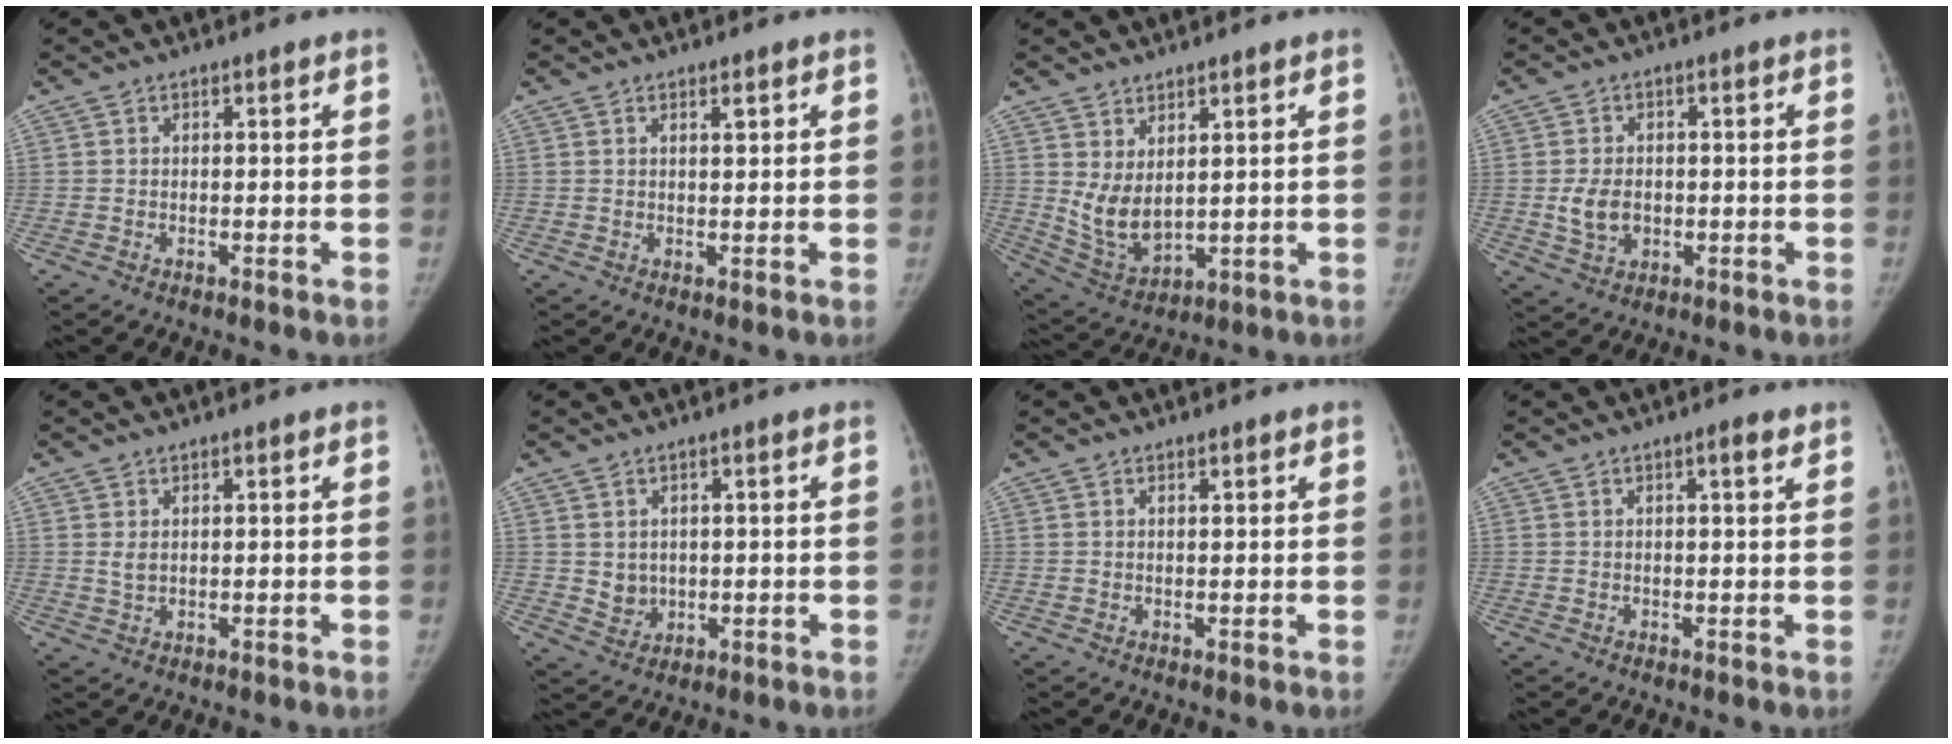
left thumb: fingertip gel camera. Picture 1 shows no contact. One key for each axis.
{"total": 1.5, "fx": 0.9, "fy": 0.5, "fz": 1.1, "tx": -0.011, "ty": -0.004, "tz": 0.014}
{"total": 7.6, "fx": 2.3, "fy": 4.2, "fz": 5.9, "tx": -0.102, "ty": -0.028, "tz": 0.066}
{"total": 5.6, "fx": -0.6, "fy": 4.1, "fz": 3.7, "tx": -0.059, "ty": 0.001, "tz": -0.005}
{"total": 1.7, "fx": 0.6, "fy": 1.0, "fz": 1.2, "tx": -0.019, "ty": -0.005, "tz": 0.016}
{"total": 3.7, "fx": 0.5, "fy": 3.2, "fz": 1.6, "tx": -0.015, "ty": -0.007, "tz": 0.021}
{"total": 0.7, "fx": 0.5, "fy": 0.3, "fz": 0.5, "tx": -0.006, "ty": -0.002, "tz": 0.009}
{"total": 2.0, "fx": 1.1, "fy": 0.2, "fz": 1.6, "tx": -0.025, "ty": -0.005, "tz": 0.016}